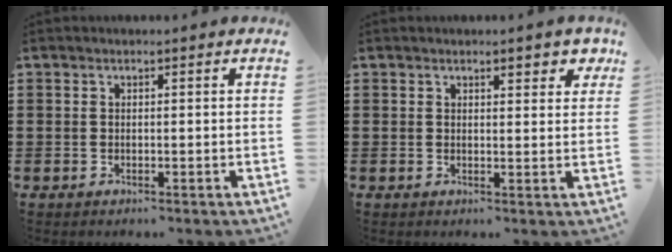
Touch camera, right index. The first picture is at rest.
{"total": 2.5, "force": [1.8, 0.8, 1.5], "torque": [-0.018, 0.001, 0.028]}